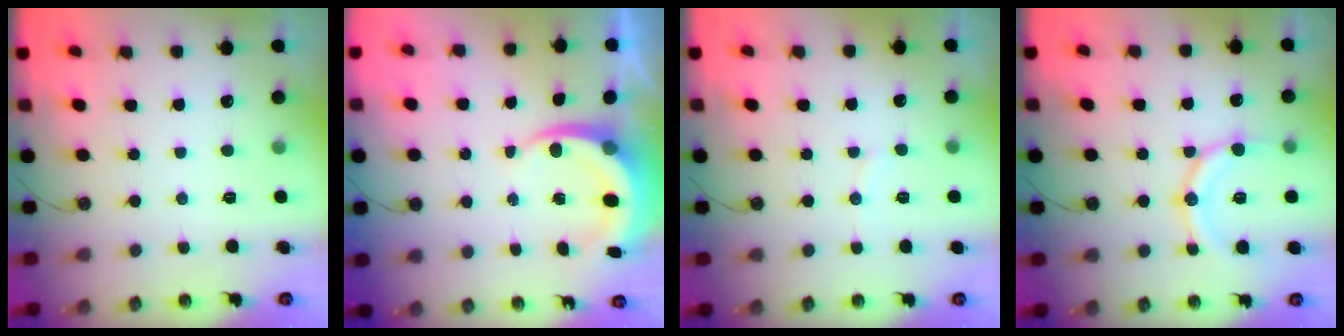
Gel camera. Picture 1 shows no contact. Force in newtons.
{"total": 7.5, "press": 7.3, "slide": 2.0}
{"total": 3.4, "press": 3.4, "slide": 0.4}
{"total": 13.8, "press": 13.5, "slide": 2.7}